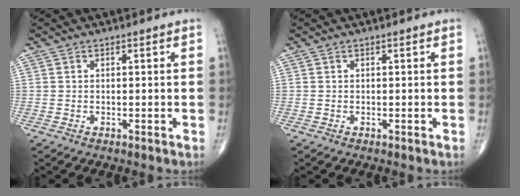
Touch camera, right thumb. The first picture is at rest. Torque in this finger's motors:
{"motor_torque": [-0.19, 0.19, -0.06, 0.06, 0.04]}